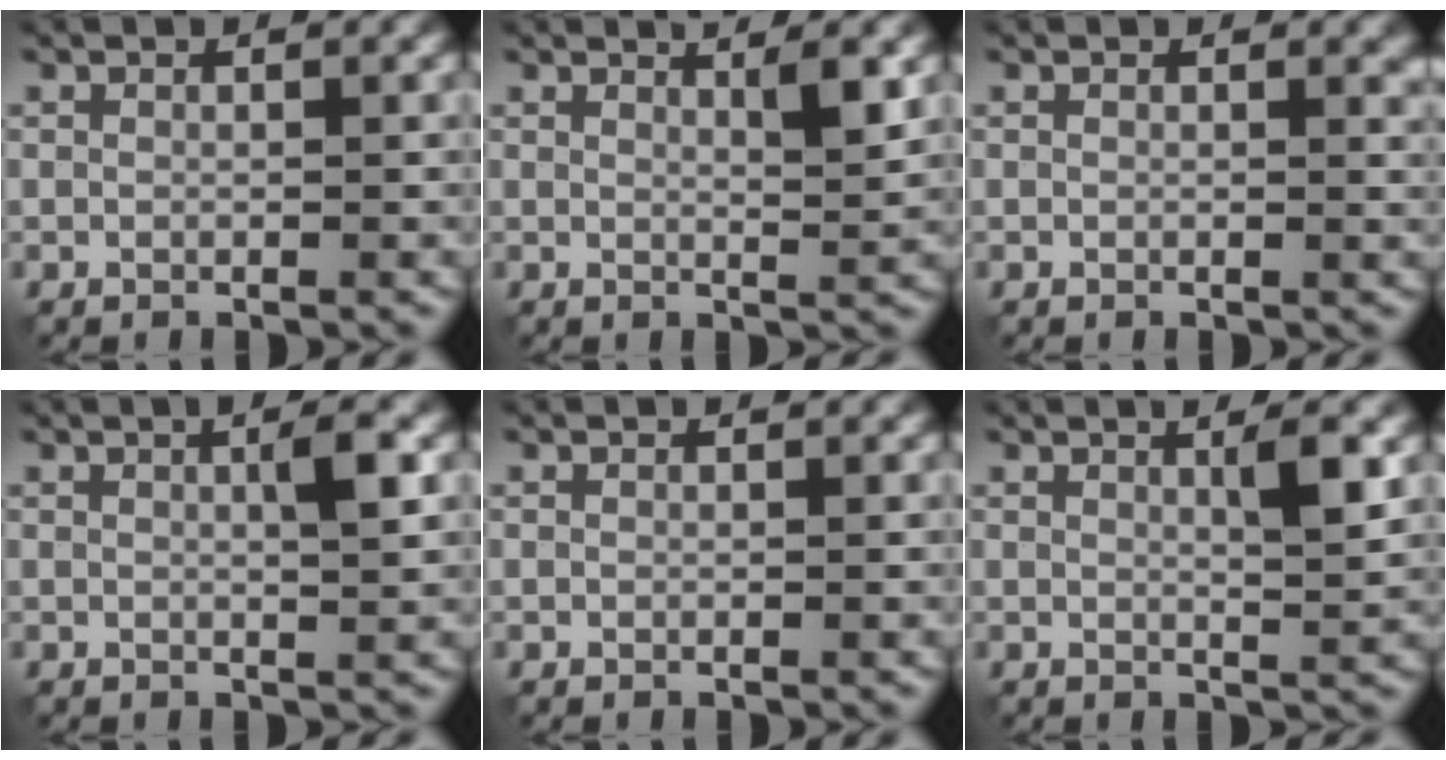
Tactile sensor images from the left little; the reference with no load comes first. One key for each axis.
{"total": 2.5, "fx": 1.5, "fy": 0.5, "fz": 1.9, "tx": -0.015, "ty": 0.001, "tz": 0.021}
{"total": 0.7, "fx": 0.3, "fy": 0.2, "fz": 0.6, "tx": -0.005, "ty": -0.001, "tz": 0.006}
{"total": 2.4, "fx": 0.5, "fy": 0.3, "fz": 2.3, "tx": -0.035, "ty": 0.005, "tz": 0.007}
{"total": 0.0}
{"total": 2.7, "fx": 1.1, "fy": 0.5, "fz": 2.5, "tx": -0.028, "ty": 0.002, "tz": 0.015}